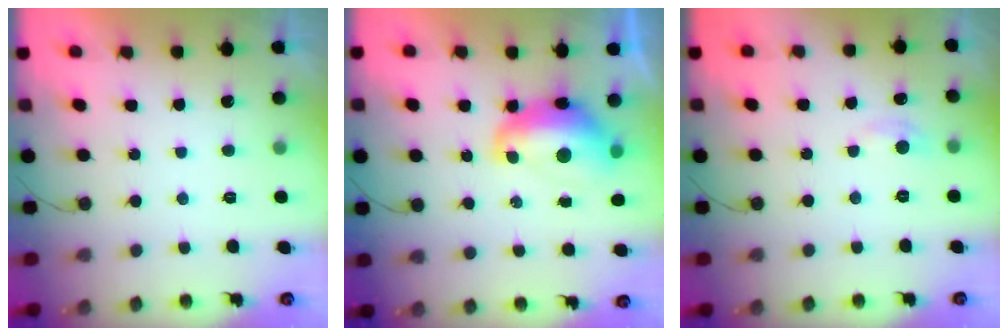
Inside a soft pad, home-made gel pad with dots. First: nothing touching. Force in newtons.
{"total": 10.9, "press": 10.9, "slide": 0.8}
{"total": 4.2, "press": 4.1, "slide": 0.6}